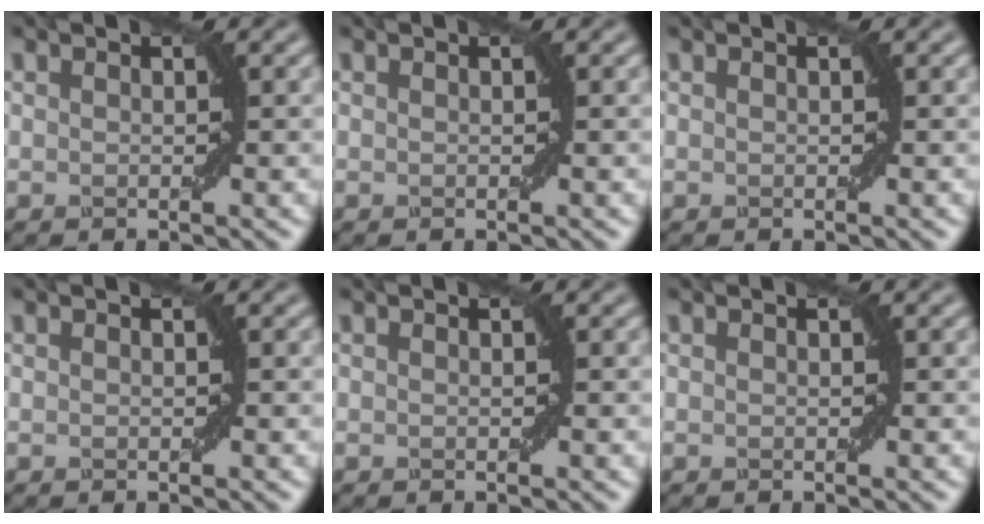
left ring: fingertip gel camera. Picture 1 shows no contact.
{"total": 0.0}
{"total": 0.0}
{"total": 0.0}
{"total": 0.0}
{"total": 0.0}